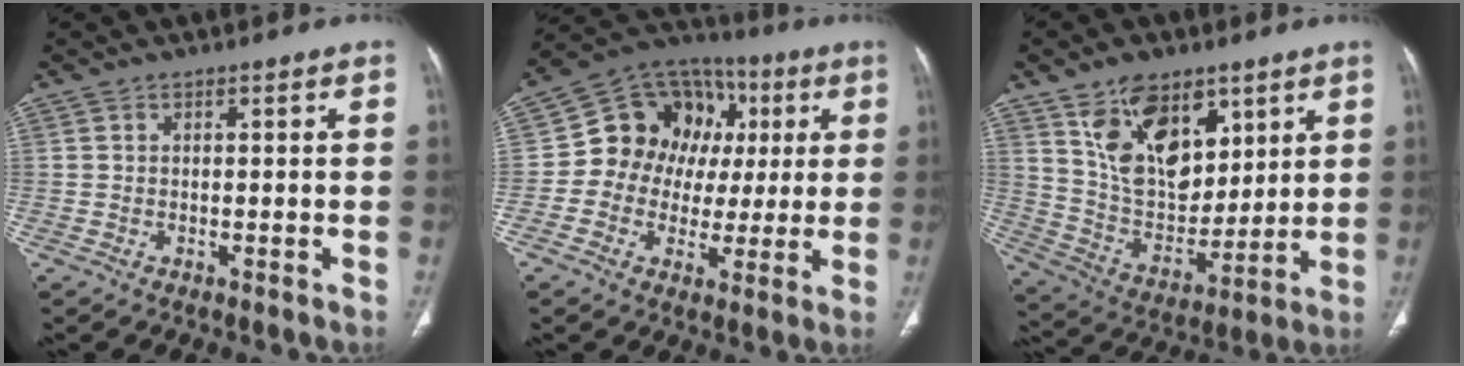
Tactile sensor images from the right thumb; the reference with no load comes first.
{"total": 16.6, "force": [2.0, 14.1, 8.5], "torque": [-0.080, 0.037, 0.031]}
{"total": 17.2, "force": [8.9, 10.2, 10.5], "torque": [-0.131, -0.052, 0.177]}